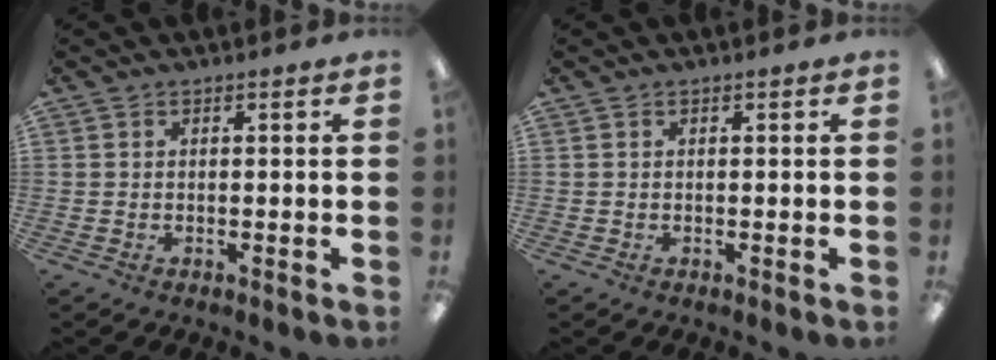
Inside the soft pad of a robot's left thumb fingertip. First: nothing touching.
{"total": 0.0}